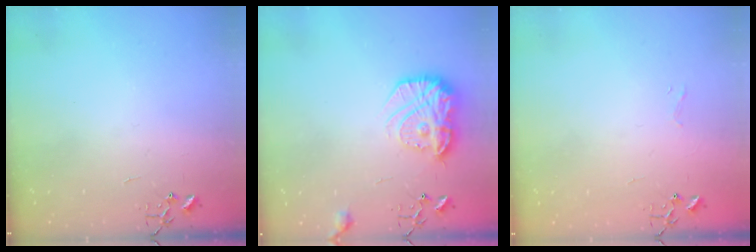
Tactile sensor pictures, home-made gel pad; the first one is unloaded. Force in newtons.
{"total": 16.5, "press": 16.5, "slide": 1.1}
{"total": 3.4, "press": 3.4, "slide": 0.3}